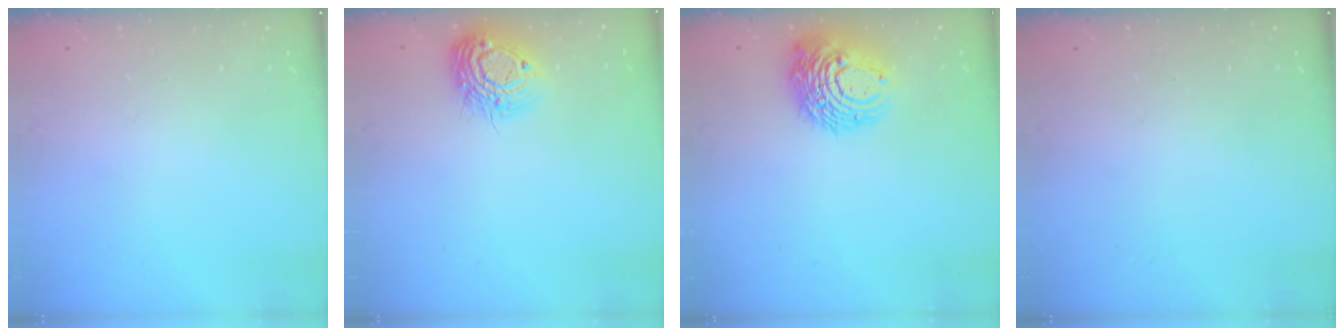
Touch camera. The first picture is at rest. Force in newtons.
{"total": 13.1, "press": 13.1, "slide": 0.9}
{"total": 12.6, "press": 12.6, "slide": 1.4}
{"total": 0.0}